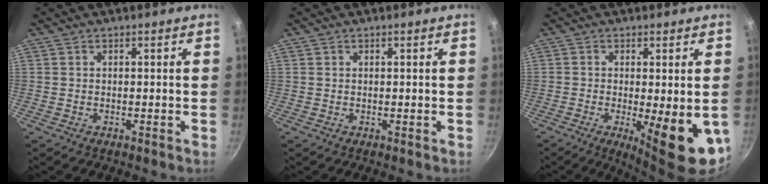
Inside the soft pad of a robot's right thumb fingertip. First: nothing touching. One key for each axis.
{"total": 0.0}
{"total": 12.3, "fx": -3.1, "fy": 3.4, "fz": 11.4, "tx": -0.145, "ty": -0.015, "tz": -0.033}